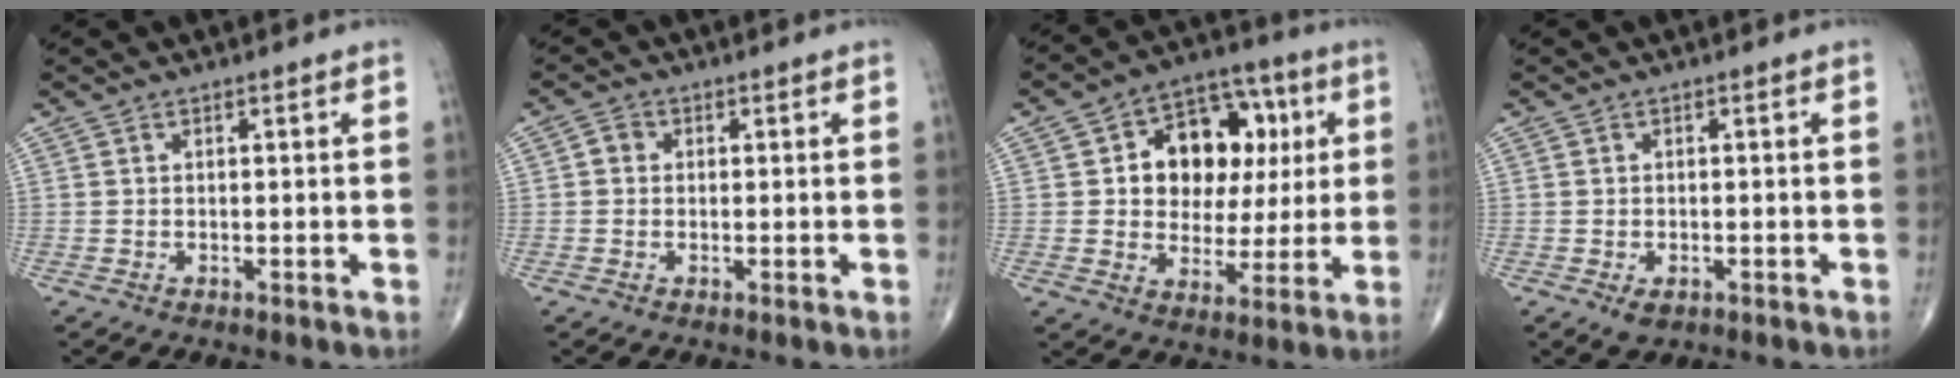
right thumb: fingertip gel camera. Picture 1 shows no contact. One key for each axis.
{"total": 2.0, "fx": 0.1, "fy": 1.8, "fz": 0.9, "tx": -0.006, "ty": 0.004, "tz": -0.002}
{"total": 16.5, "fx": 3.4, "fy": 12.0, "fz": 10.8, "tx": -0.100, "ty": 0.015, "tz": 0.053}
{"total": 2.3, "fx": -1.1, "fy": 1.4, "fz": 1.5, "tx": -0.019, "ty": -0.001, "tz": -0.010}